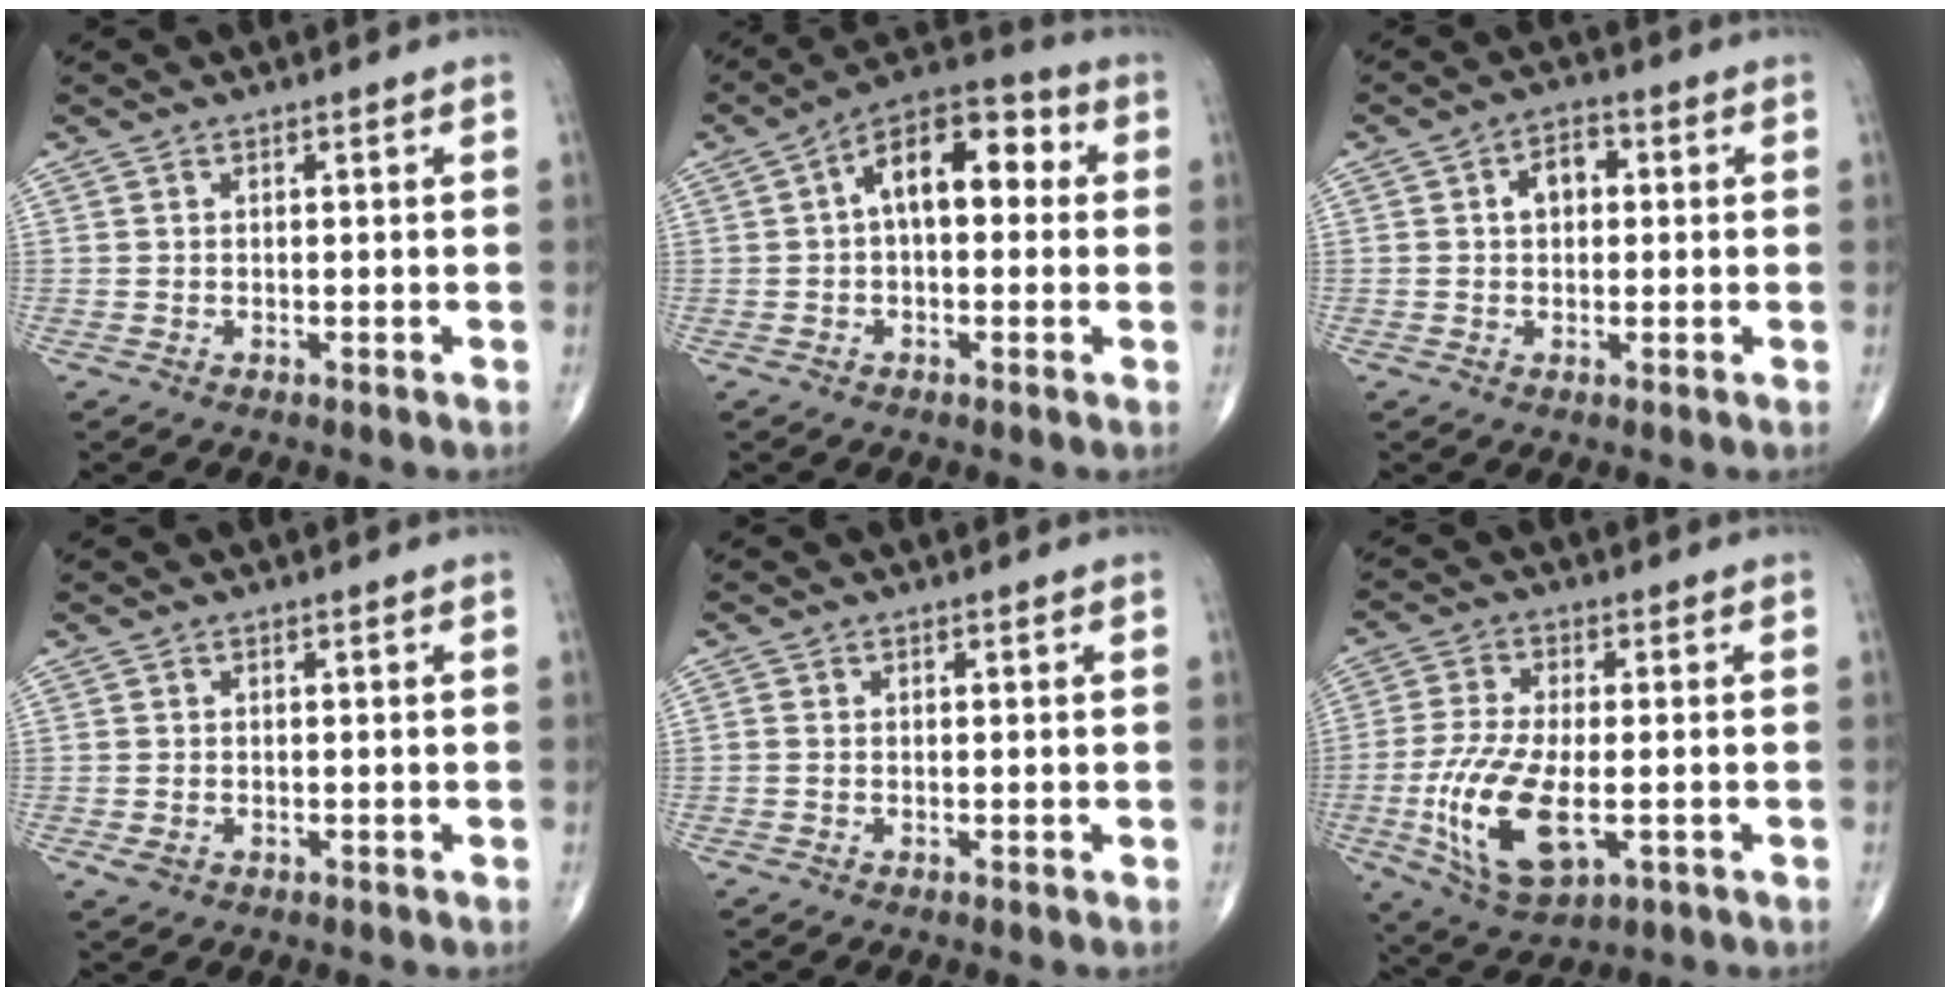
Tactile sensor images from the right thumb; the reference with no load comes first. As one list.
[{"total": 12.5, "force": [1.8, 6.8, 10.3], "torque": [-0.137, 0.039, 0.013]}, {"total": 4.9, "force": [0.7, 3.4, 3.4], "torque": [-0.044, 0.014, 0.005]}, {"total": 1.9, "force": [-0.6, 1.4, 1.2], "torque": [-0.022, 0.001, -0.006]}, {"total": 0.6, "force": [-0.2, 0.4, 0.4], "torque": [-0.006, 0.000, -0.006]}, {"total": 14.7, "force": [-3.4, 6.6, 12.7], "torque": [-0.263, -0.010, -0.052]}]